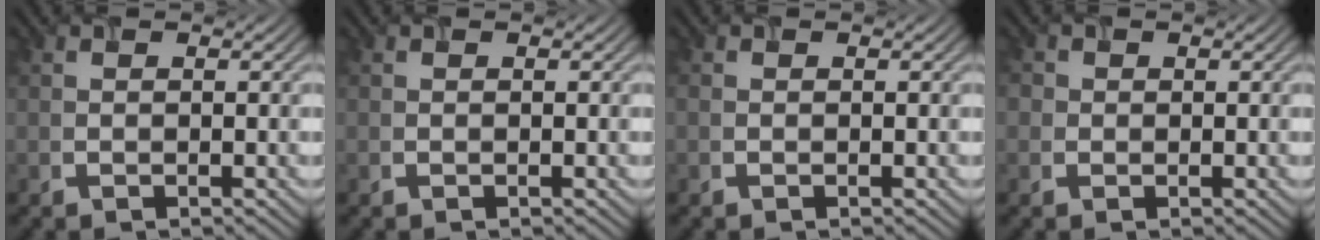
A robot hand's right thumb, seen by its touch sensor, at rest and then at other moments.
{"total": 0.0}
{"total": 0.6, "force": [-0.2, 0.5, 0.3], "torque": [-0.008, -0.002, -0.003]}
{"total": 1.4, "force": [0.1, 1.4, 0.3], "torque": [-0.005, -0.001, -0.004]}